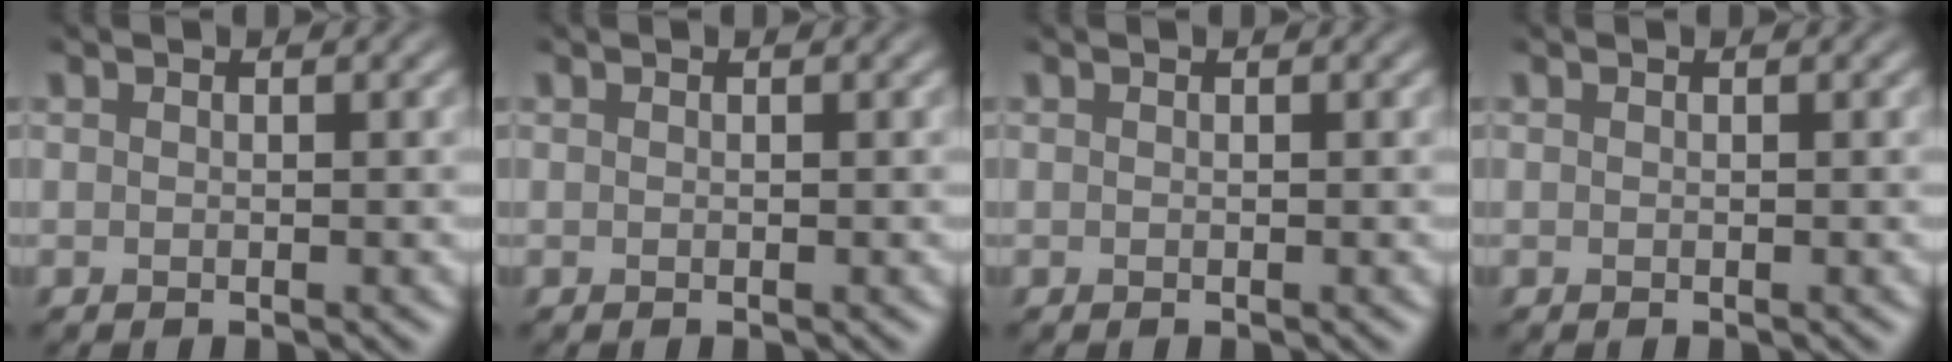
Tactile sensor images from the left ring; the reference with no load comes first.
{"total": 0.0}
{"total": 0.0}
{"total": 0.0}